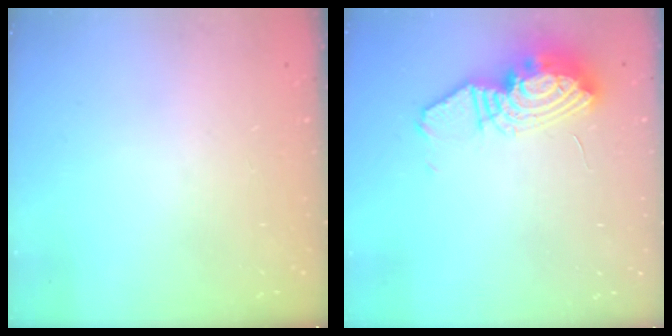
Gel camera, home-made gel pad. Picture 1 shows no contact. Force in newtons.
{"total": 15.2, "press": 15.1, "slide": 1.2}